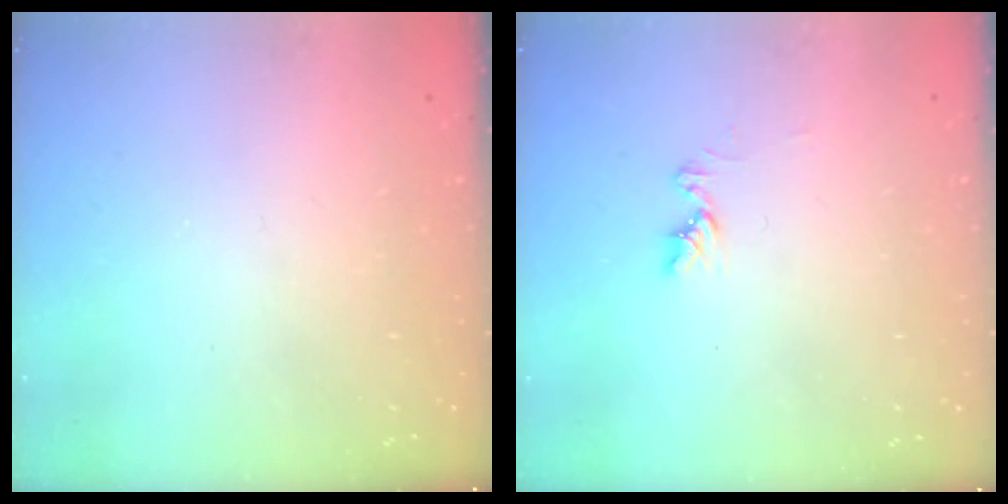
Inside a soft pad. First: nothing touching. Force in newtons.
{"total": 6.4, "press": 6.3, "slide": 0.7}